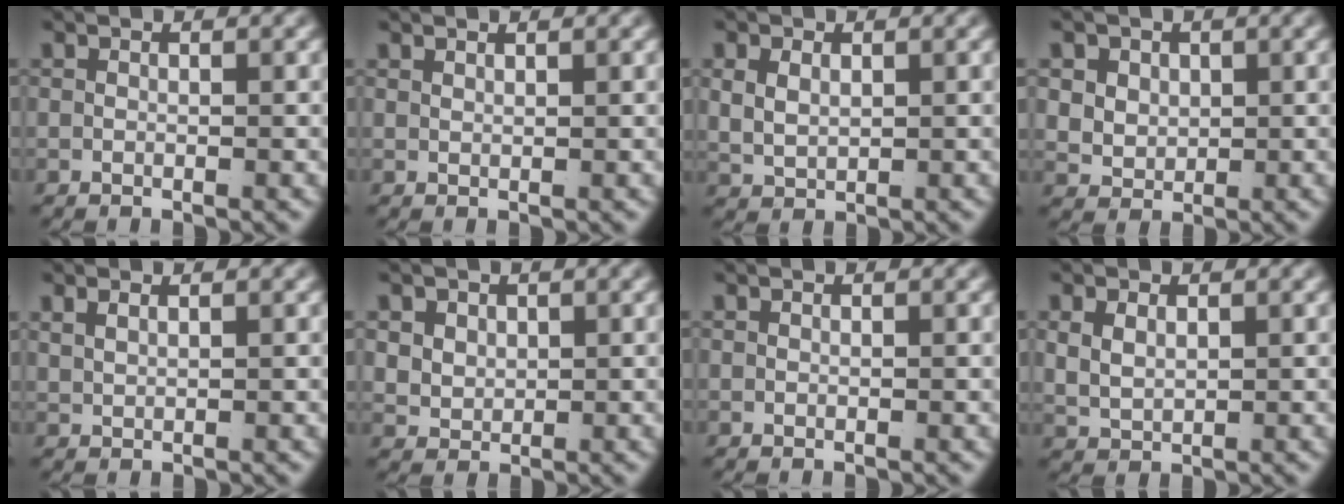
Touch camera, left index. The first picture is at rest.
{"total": 1.0, "force": [0.8, -0.6, 0.0], "torque": [0.007, -0.002, 0.021]}
{"total": 2.7, "force": [0.8, 2.1, 1.5], "torque": [-0.040, -0.008, 0.027]}
{"total": 4.4, "force": [0.8, 3.9, 1.8], "torque": [-0.053, -0.021, 0.027]}
{"total": 1.0, "force": [0.9, -0.3, 0.3], "torque": [-0.005, -0.001, 0.028]}
{"total": 3.1, "force": [0.9, 2.6, 1.3], "torque": [-0.043, -0.019, 0.032]}
{"total": 0.0}
{"total": 3.0, "force": [0.8, 2.4, 1.6], "torque": [-0.045, -0.010, 0.027]}